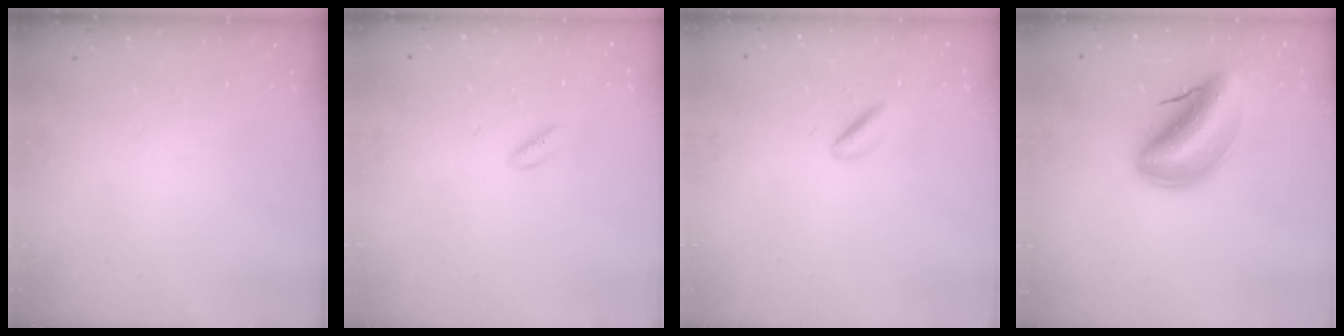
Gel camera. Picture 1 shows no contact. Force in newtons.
{"total": 1.6, "press": 1.3, "slide": 0.8}
{"total": 1.8, "press": 1.6, "slide": 0.8}
{"total": 10.5, "press": 9.9, "slide": 3.4}